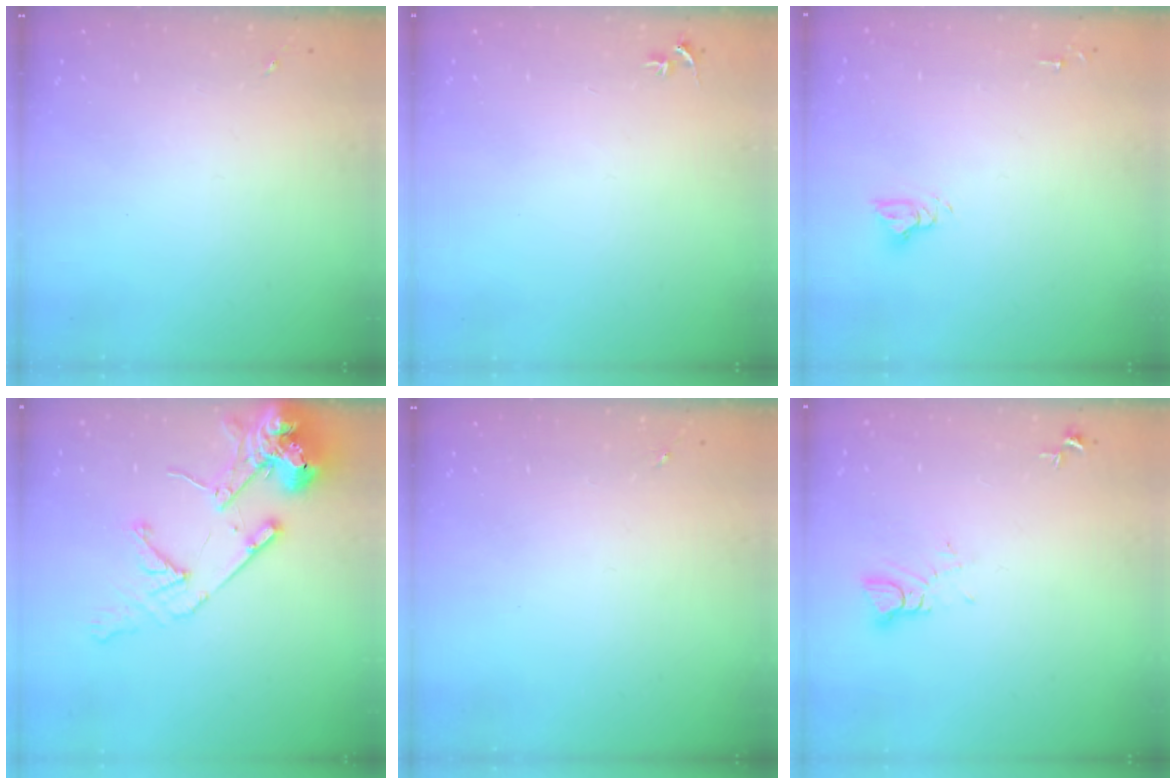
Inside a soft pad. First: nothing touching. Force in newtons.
{"total": 2.7, "press": 2.7, "slide": 0.3}
{"total": 4.8, "press": 4.8, "slide": 0.4}
{"total": 15.7, "press": 15.5, "slide": 2.3}
{"total": 0.0}
{"total": 3.7, "press": 3.7, "slide": 0.3}